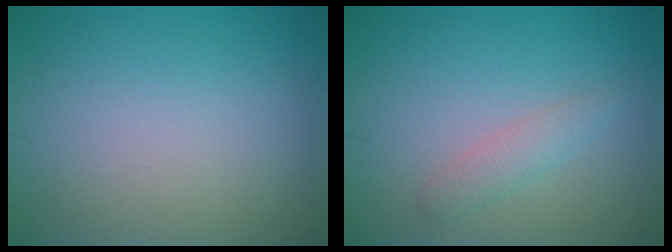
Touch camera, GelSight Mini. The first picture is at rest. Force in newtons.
{"total": 1.6, "press": 1.6, "slide": 0.1}